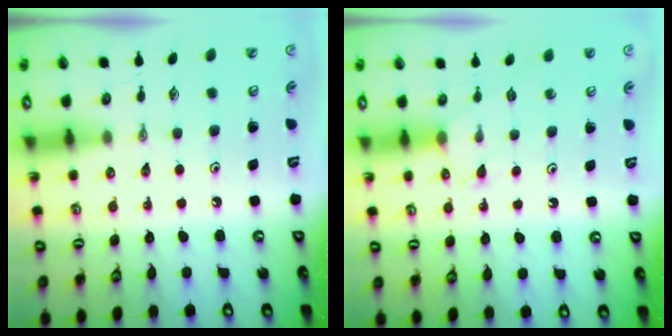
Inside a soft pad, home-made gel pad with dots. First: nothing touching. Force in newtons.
{"total": 4.6, "press": 4.6, "slide": 0.5}